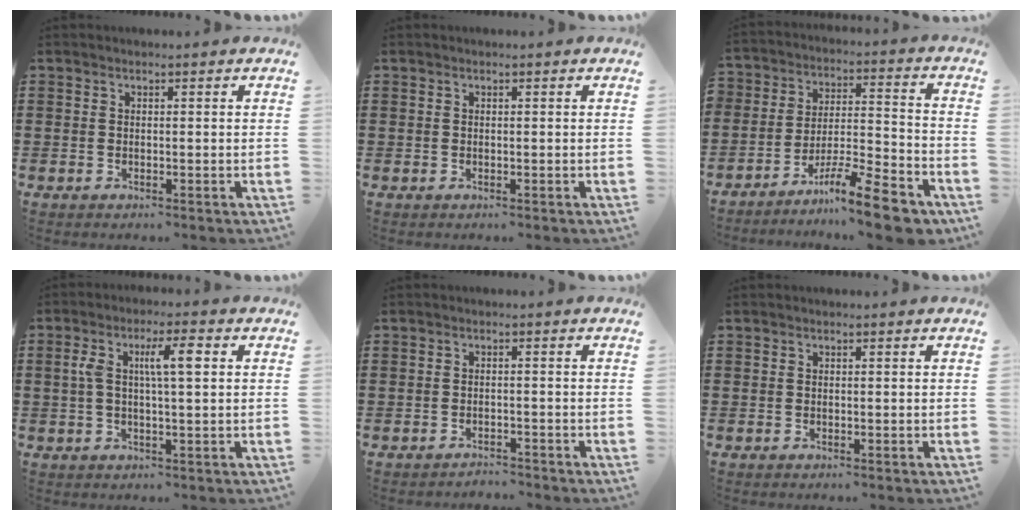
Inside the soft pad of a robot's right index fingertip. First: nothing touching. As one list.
[{"total": 0.0}, {"total": 11.5, "force": [-9.6, 1.7, 6.0], "torque": [-0.083, 0.031, -0.180]}, {"total": 6.5, "force": [1.4, 1.6, 6.1], "torque": [-0.128, 0.005, 0.018]}, {"total": 1.7, "force": [-1.7, 0.1, -0.3], "torque": [-0.001, 0.004, -0.039]}, {"total": 0.0}]